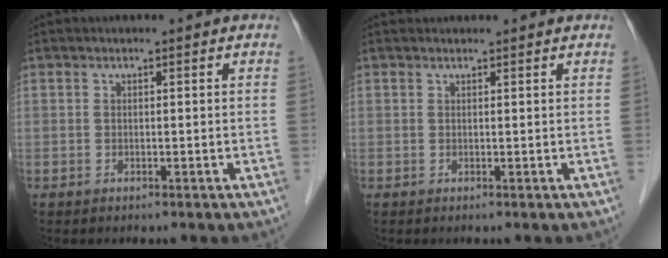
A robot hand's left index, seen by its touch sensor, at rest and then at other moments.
{"total": 2.4, "force": [2.3, 0.4, 0.2], "torque": [-0.009, 0.023, 0.030]}